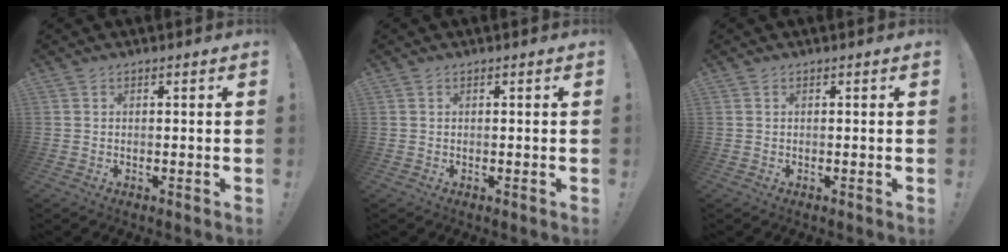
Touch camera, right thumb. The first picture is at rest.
{"total": 0.0}
{"total": 0.0}